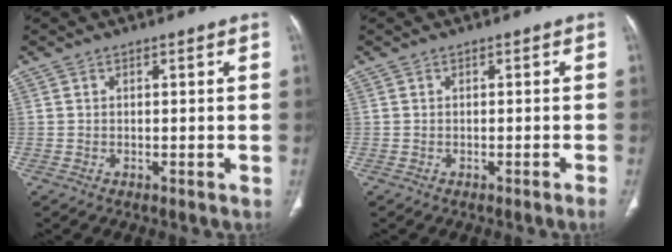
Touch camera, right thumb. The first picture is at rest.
{"total": 1.4, "force": [-0.9, -0.5, 0.9], "torque": [-0.015, 0.005, -0.010]}